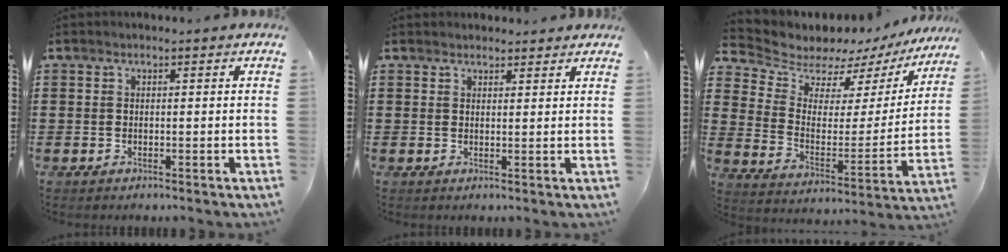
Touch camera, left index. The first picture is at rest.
{"total": 1.9, "force": [1.8, 0.5, 0.0], "torque": [-0.004, 0.002, 0.036]}
{"total": 5.9, "force": [5.4, 2.3, 0.6], "torque": [-0.045, -0.049, 0.090]}